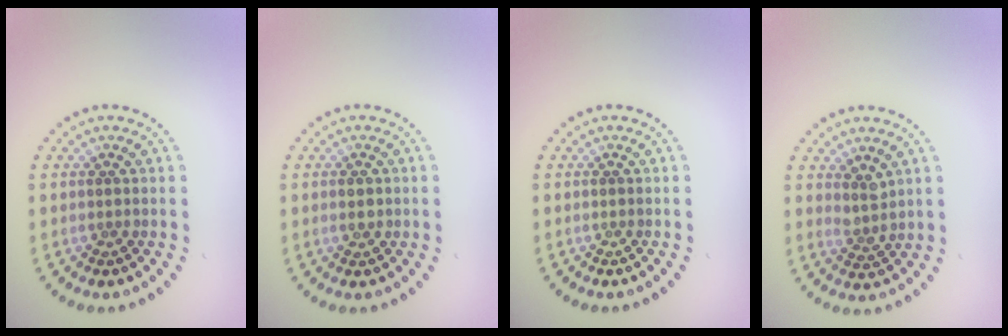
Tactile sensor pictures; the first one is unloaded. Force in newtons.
{"total": 1.5, "press": 1.5, "slide": 0.1}
{"total": 0.0}
{"total": 1.8, "press": 1.3, "slide": 1.3}